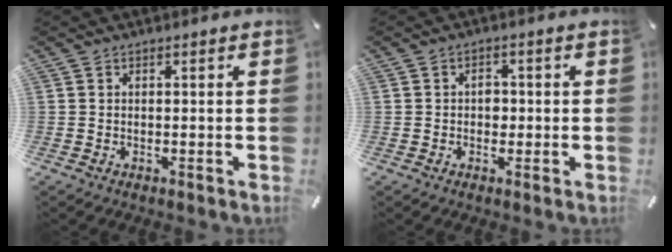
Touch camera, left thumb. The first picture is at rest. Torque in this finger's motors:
{"motor_torque": [0.34, 0.63, 0.08, -0.06, 0.02]}